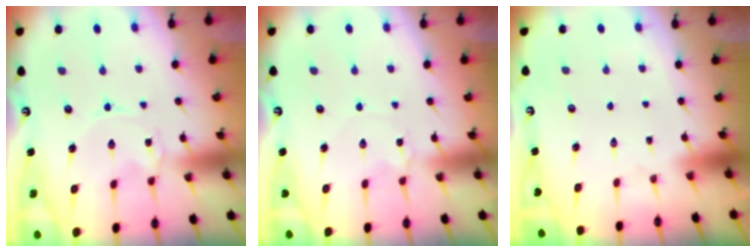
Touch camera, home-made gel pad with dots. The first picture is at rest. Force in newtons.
{"total": 2.2, "press": 2.2, "slide": 0.1}
{"total": 1.6, "press": 1.6, "slide": 0.1}